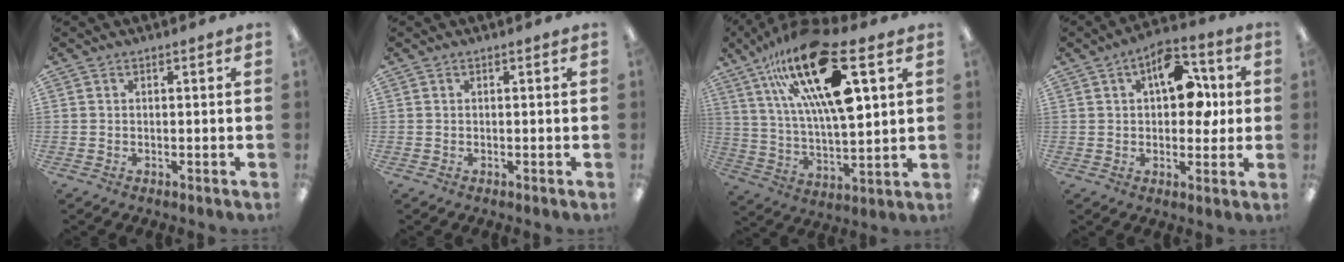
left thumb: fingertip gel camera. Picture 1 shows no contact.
{"total": 0.0}
{"total": 25.2, "force": [12.4, 8.2, 20.4], "torque": [-0.375, -0.057, 0.199]}
{"total": 12.1, "force": [3.5, 7.1, 9.1], "torque": [-0.118, -0.002, 0.059]}